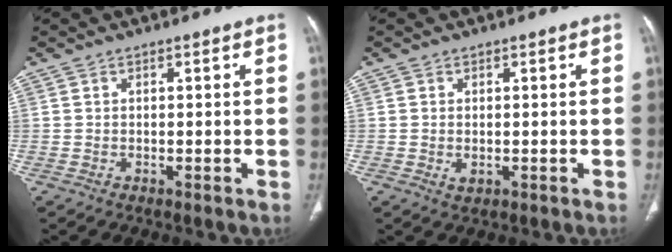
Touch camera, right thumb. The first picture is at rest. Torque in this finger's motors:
{"motor_torque": [-0.38, 0.17, -0.12, 0.61, 0.04]}